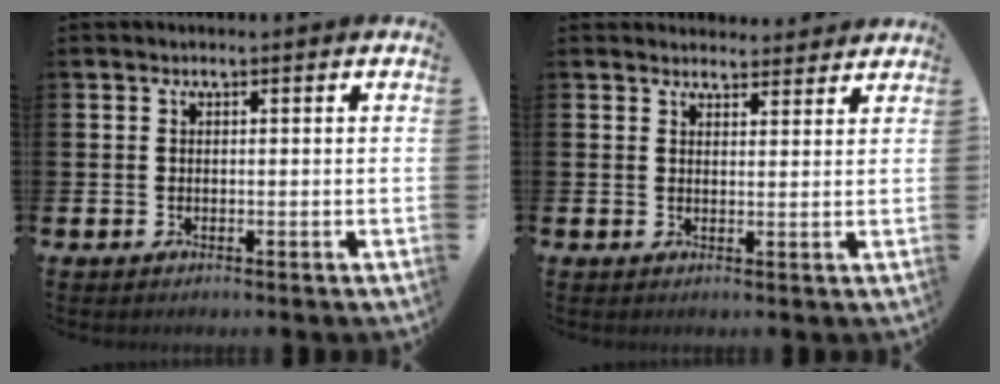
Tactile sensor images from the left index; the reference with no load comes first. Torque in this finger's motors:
{"motor_torque": [0.46, -1.68, -0.01, 0.00]}